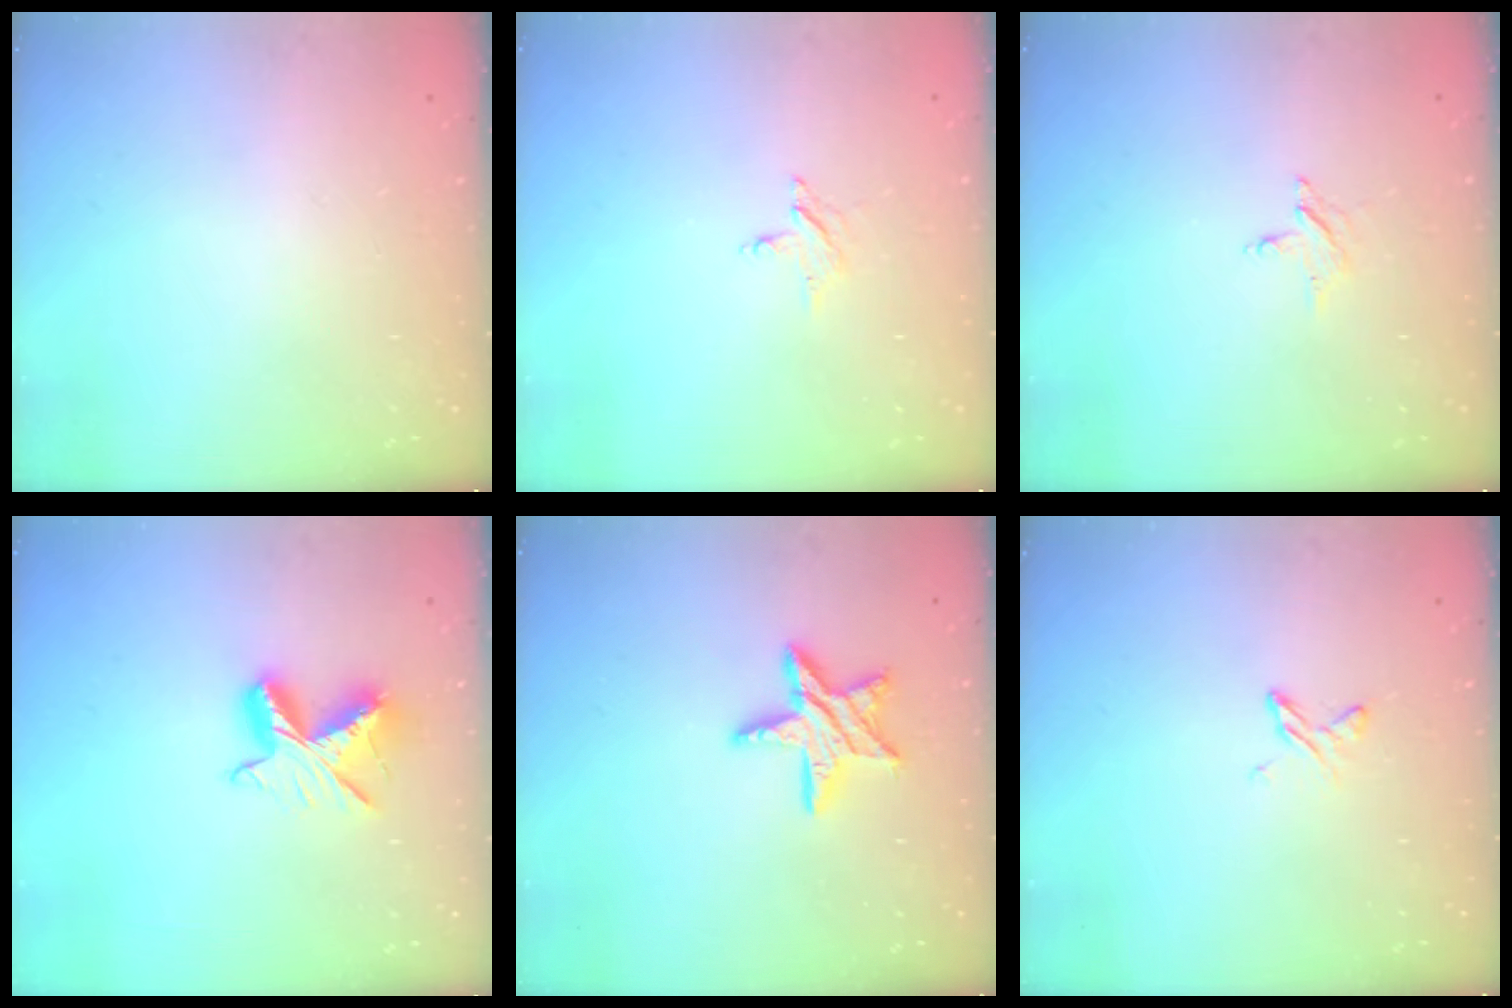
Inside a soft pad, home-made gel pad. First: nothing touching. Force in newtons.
{"total": 2.3, "press": 2.2, "slide": 0.3}
{"total": 2.3, "press": 2.2, "slide": 0.3}
{"total": 9.6, "press": 9.6, "slide": 0.8}
{"total": 12.0, "press": 12.0, "slide": 0.8}
{"total": 4.5, "press": 4.5, "slide": 0.5}